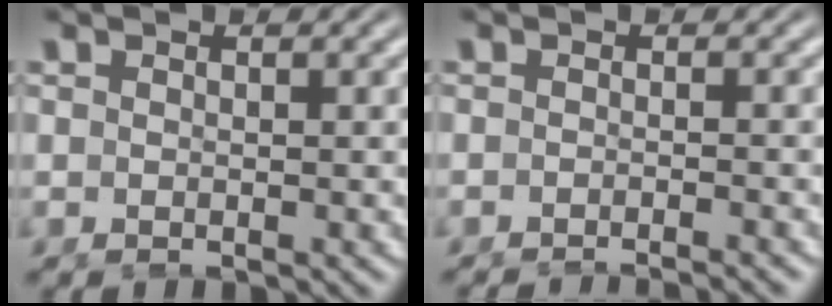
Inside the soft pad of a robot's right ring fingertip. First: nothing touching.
{"total": 3.3, "force": [-3.2, 0.0, 0.7], "torque": [-0.003, -0.009, -0.048]}